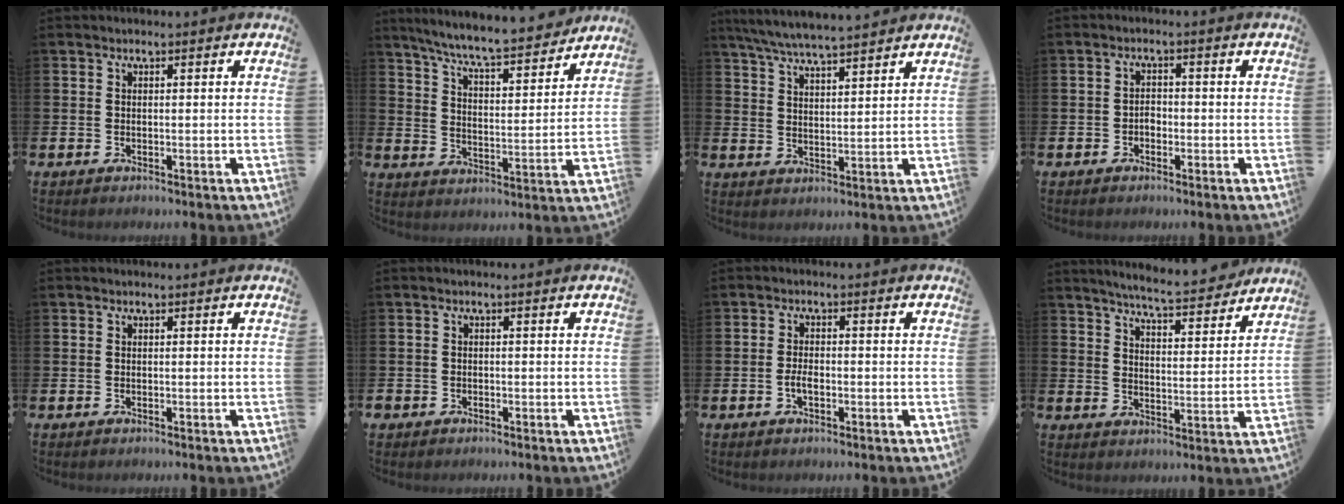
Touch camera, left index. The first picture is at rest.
{"total": 8.0, "force": [7.5, 0.3, 2.7], "torque": [-0.074, -0.056, 0.128]}
{"total": 4.1, "force": [3.8, 0.2, 1.4], "torque": [-0.040, -0.007, 0.071]}
{"total": 1.6, "force": [-0.8, 1.2, 0.7], "torque": [-0.012, 0.003, -0.018]}
{"total": 0.0}
{"total": 1.0, "force": [-0.7, 0.7, 0.0], "torque": [-0.002, 0.003, -0.017]}
{"total": 2.1, "force": [-0.6, 1.1, 1.7], "torque": [-0.029, 0.000, -0.013]}
{"total": 6.7, "force": [6.5, 0.1, 1.8], "torque": [-0.041, -0.047, 0.110]}